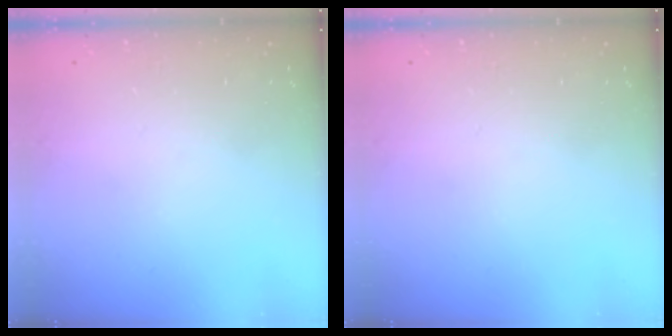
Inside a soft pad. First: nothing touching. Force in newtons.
{"total": 0.0}